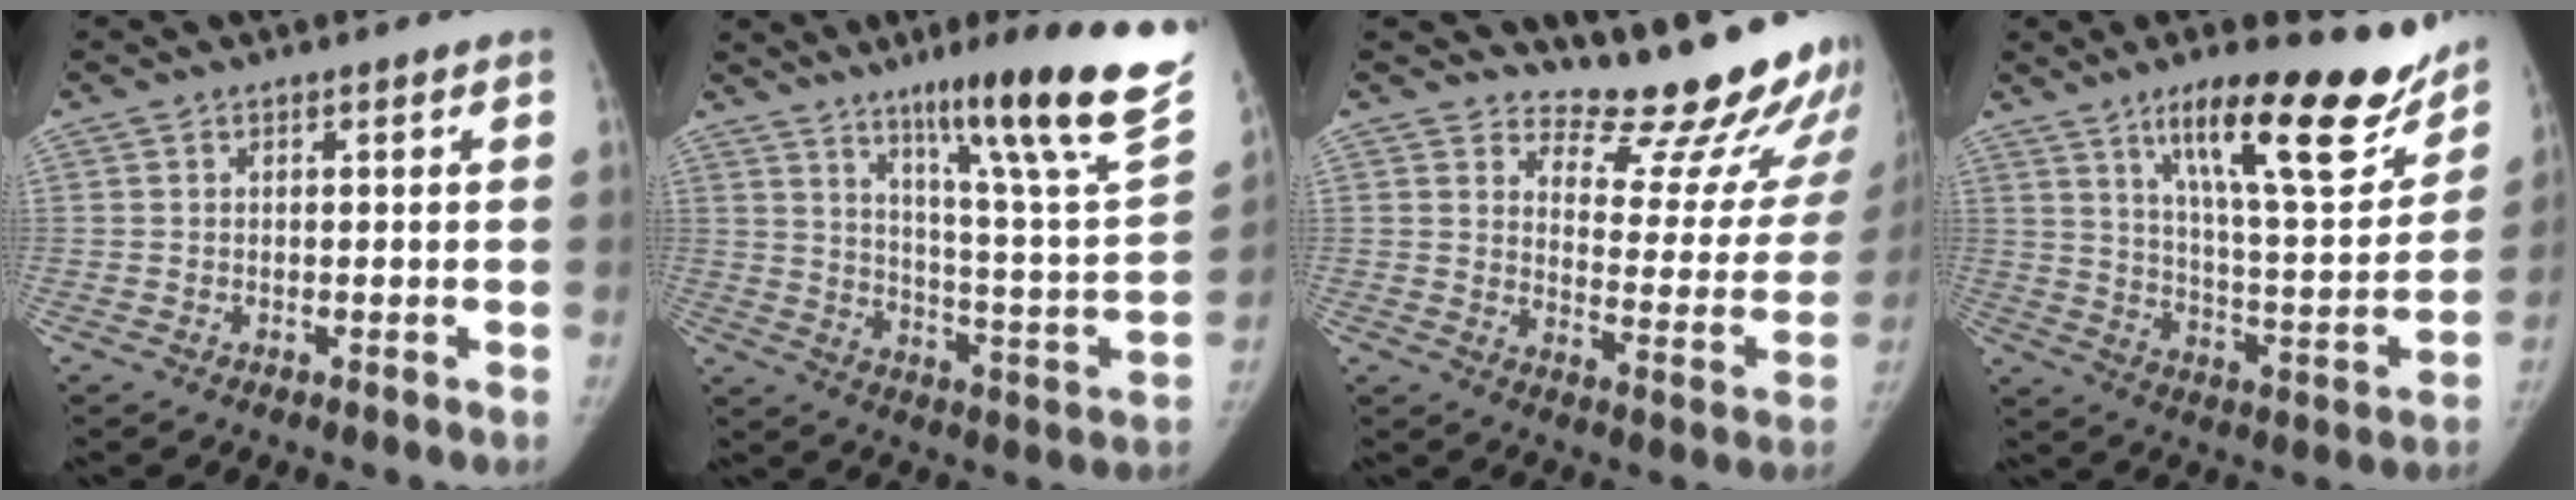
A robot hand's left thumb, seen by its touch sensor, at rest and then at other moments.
{"total": 27.7, "force": [17.4, 2.8, 21.3], "torque": [-0.293, -0.081, 0.255]}
{"total": 19.8, "force": [18.0, 5.1, 6.5], "torque": [-0.031, -0.177, 0.219]}
{"total": 24.0, "force": [16.2, 5.7, 16.8], "torque": [-0.208, -0.079, 0.255]}